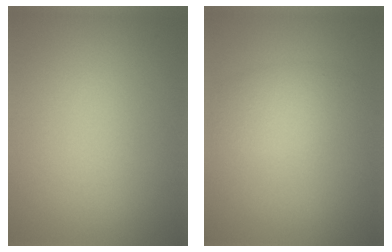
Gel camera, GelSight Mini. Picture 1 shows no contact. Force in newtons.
{"total": 2.7, "press": 2.7, "slide": 0.1}